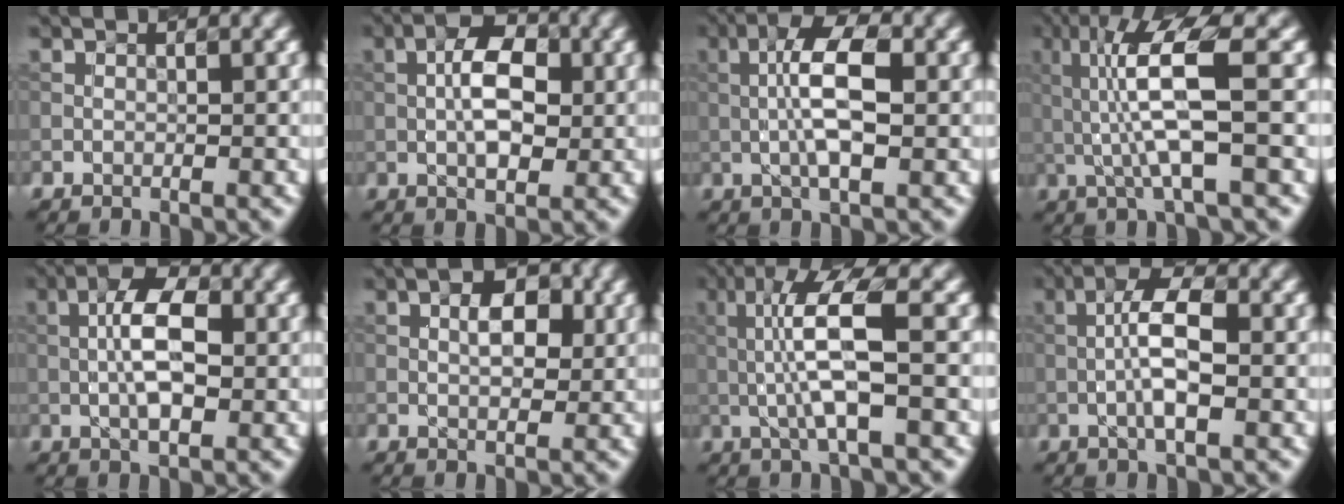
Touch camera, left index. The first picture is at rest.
{"total": 5.3, "force": [0.2, 2.6, 4.6], "torque": [-0.078, 0.008, -0.002]}
{"total": 5.7, "force": [0.1, 1.7, 5.5], "torque": [-0.106, 0.010, -0.006]}
{"total": 6.9, "force": [0.5, 1.1, 6.8], "torque": [-0.140, 0.007, 0.014]}
{"total": 5.4, "force": [0.1, 2.2, 5.0], "torque": [-0.092, 0.009, -0.005]}
{"total": 3.4, "force": [0.7, 1.8, 2.8], "torque": [-0.043, 0.002, 0.009]}
{"total": 6.0, "force": [0.1, 1.0, 5.9], "torque": [-0.126, 0.008, 0.002]}
{"total": 4.6, "force": [-0.4, 1.2, 4.4], "torque": [-0.087, 0.010, -0.015]}